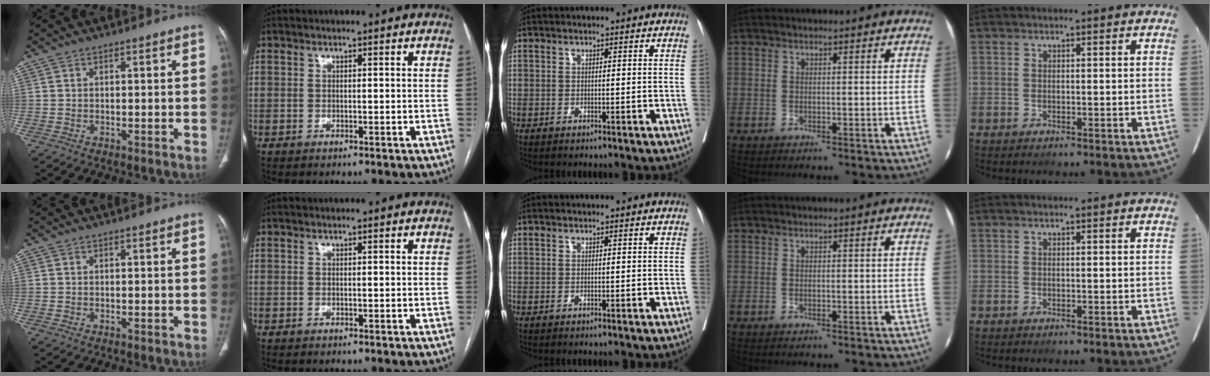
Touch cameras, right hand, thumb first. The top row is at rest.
{}